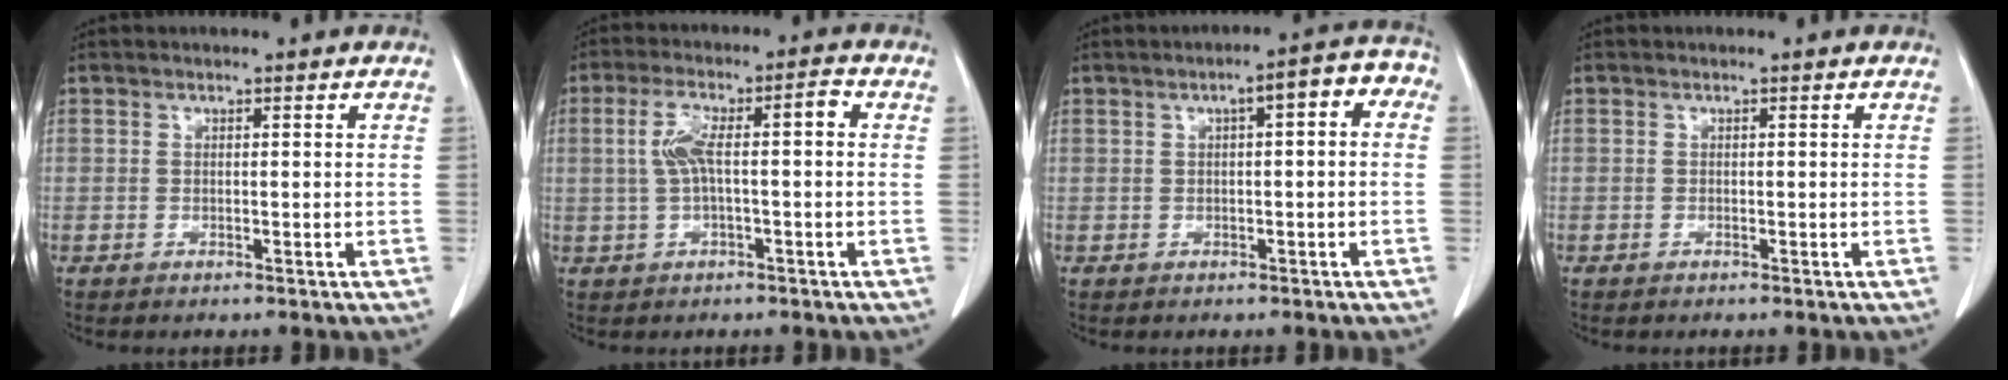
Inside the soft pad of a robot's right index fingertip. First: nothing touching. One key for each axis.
{"total": 7.1, "fx": 0.6, "fy": 1.4, "fz": 6.9, "tx": -0.141, "ty": 0.036, "tz": 0.013}
{"total": 5.8, "fx": 1.2, "fy": 1.5, "fz": 5.5, "tx": -0.068, "ty": 0.030, "tz": 0.007}
{"total": 0.0}